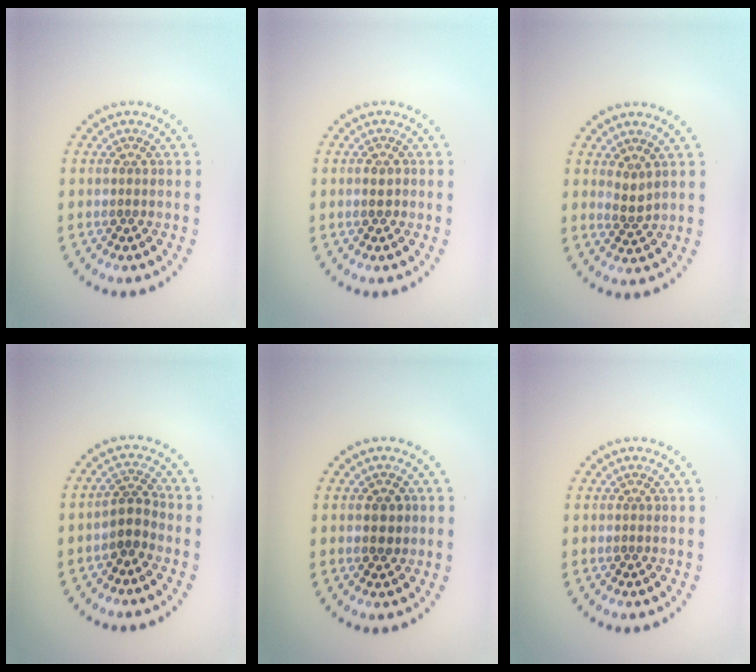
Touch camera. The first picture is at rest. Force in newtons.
{"total": 1.0, "press": 1.0, "slide": 0.3}
{"total": 1.2, "press": 0.9, "slide": 0.8}
{"total": 2.3, "press": 1.8, "slide": 1.3}
{"total": 1.6, "press": 1.6, "slide": 0.2}
{"total": 0.0}